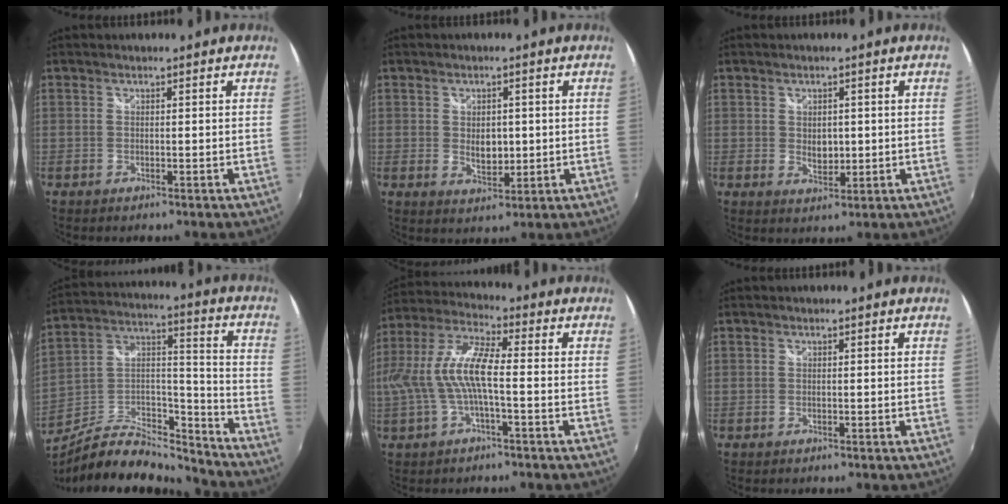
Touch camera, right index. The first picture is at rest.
{"total": 4.6, "force": [0.2, 3.1, 3.4], "torque": [-0.054, -0.004, 0.007]}
{"total": 3.5, "force": [0.3, 2.6, 2.4], "torque": [-0.036, -0.003, 0.006]}
{"total": 16.7, "force": [-14.0, 5.9, 7.0], "torque": [-0.131, 0.034, -0.229]}
{"total": 11.0, "force": [-1.3, 2.4, 10.6], "torque": [-0.209, 0.005, -0.020]}
{"total": 0.0}